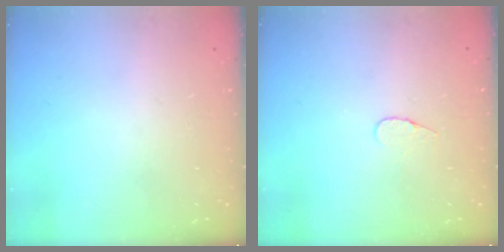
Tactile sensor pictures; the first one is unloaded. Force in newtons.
{"total": 4.0, "press": 4.0, "slide": 0.4}